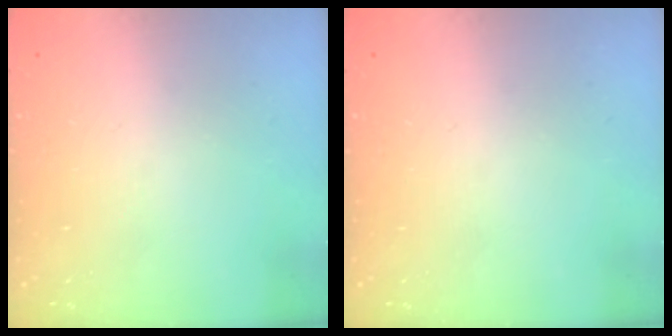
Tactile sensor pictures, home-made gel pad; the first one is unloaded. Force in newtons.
{"total": 0.0}